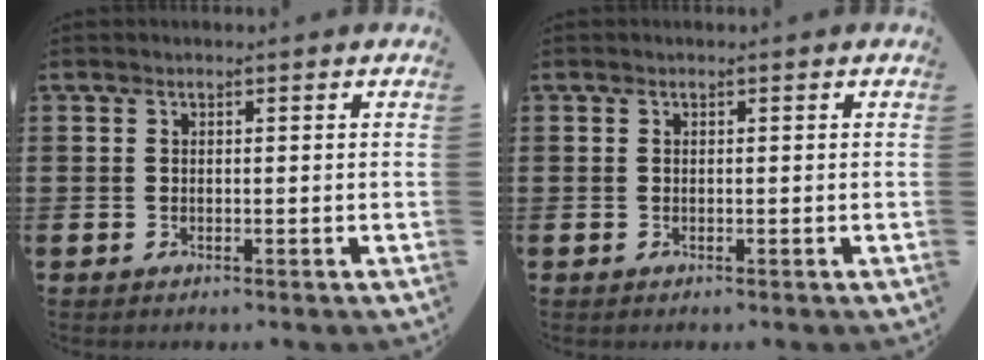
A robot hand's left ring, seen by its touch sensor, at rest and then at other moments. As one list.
[{"total": 0.0}]